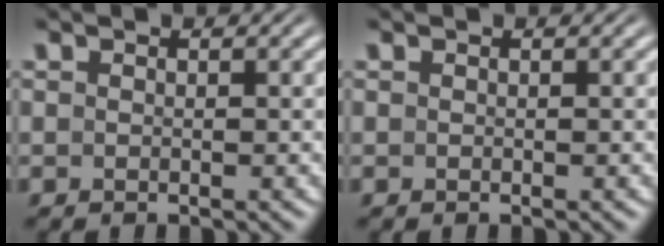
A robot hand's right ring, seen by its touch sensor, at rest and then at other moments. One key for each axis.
{"total": 0.0}